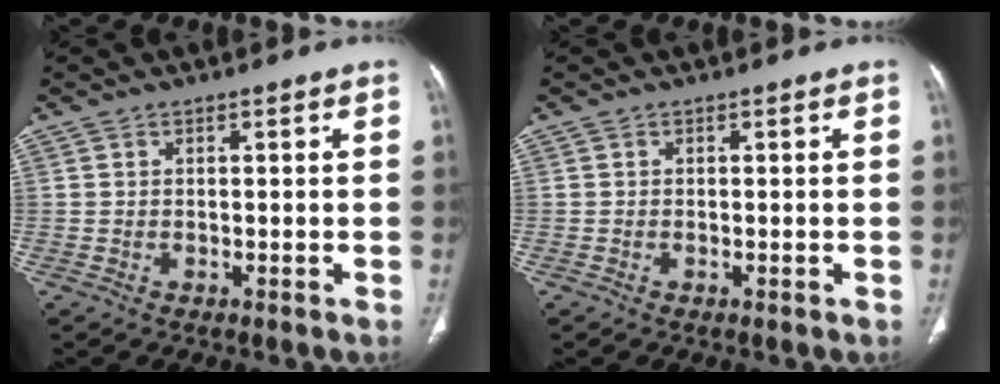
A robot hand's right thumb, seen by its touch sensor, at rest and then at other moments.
{"total": 0.0}